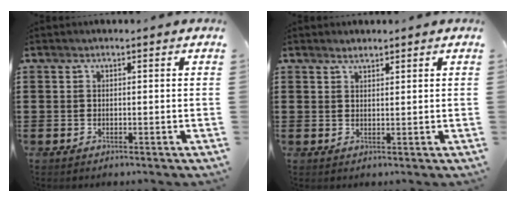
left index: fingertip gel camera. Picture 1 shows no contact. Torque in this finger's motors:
{"motor_torque": [0.34, -0.34, 0.09, 0.02]}